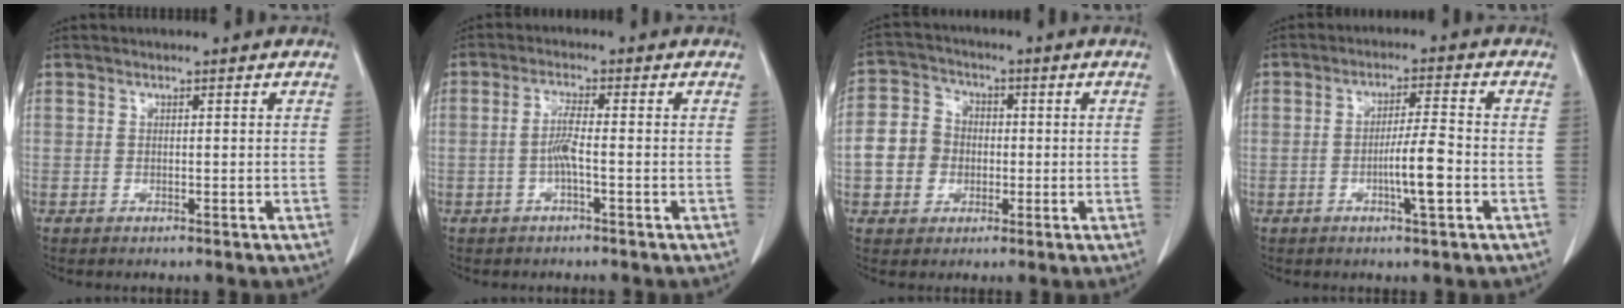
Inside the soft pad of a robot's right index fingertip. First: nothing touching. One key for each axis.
{"total": 3.2, "fx": -0.8, "fy": 0.1, "fz": 3.1, "tx": -0.062, "ty": 0.003, "tz": -0.017}
{"total": 7.2, "fx": -1.1, "fy": 6.4, "fz": 3.1, "tx": -0.079, "ty": 0.025, "tz": -0.021}
{"total": 6.0, "fx": -1.9, "fy": 0.1, "fz": 5.7, "tx": -0.101, "ty": -0.002, "tz": -0.032}